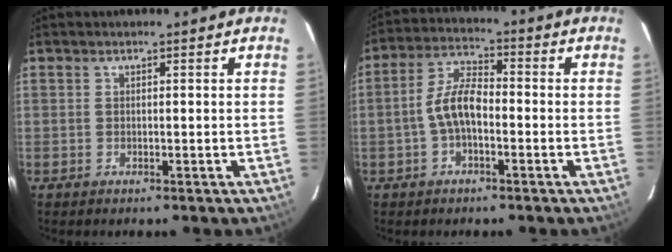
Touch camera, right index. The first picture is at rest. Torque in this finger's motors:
{"motor_torque": [0.70, -0.28, 0.45, 0.13]}